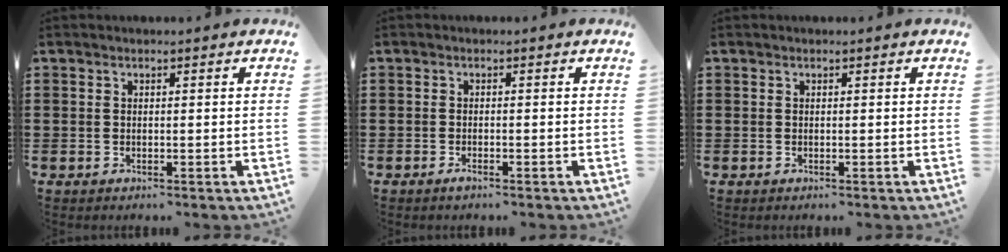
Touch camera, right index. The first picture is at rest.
{"total": 0.9, "force": [-0.7, 0.1, 0.5], "torque": [-0.011, -0.004, -0.012]}
{"total": 0.0}